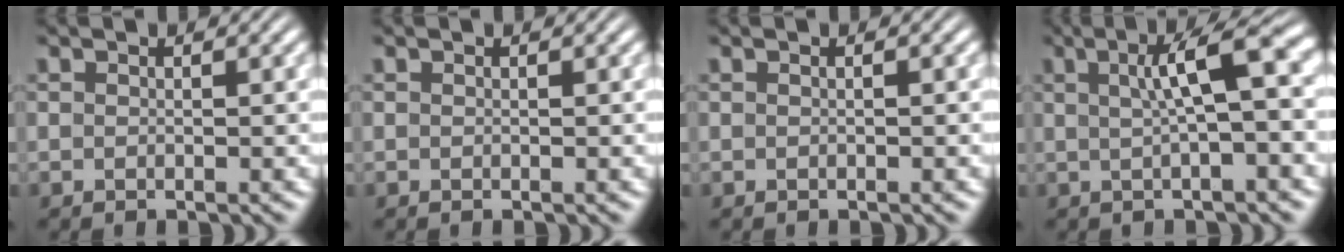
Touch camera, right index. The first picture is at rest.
{"total": 0.0}
{"total": 0.0}
{"total": 5.1, "force": [0.7, 0.8, 5.0], "torque": [-0.072, 0.021, 0.013]}